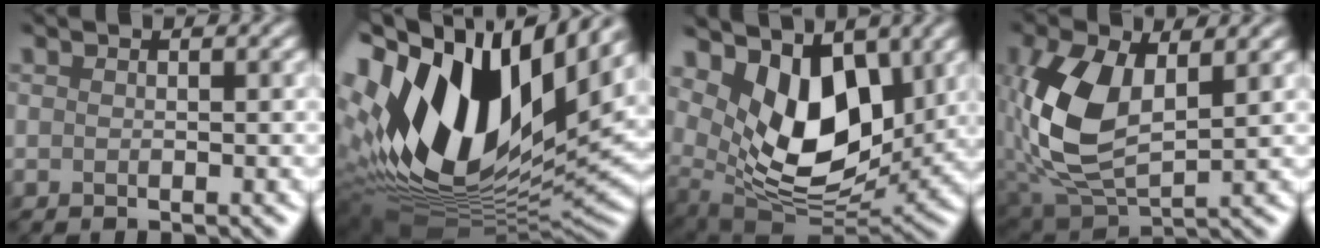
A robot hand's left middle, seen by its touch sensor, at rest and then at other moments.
{"total": 17.3, "force": [4.3, 9.5, 13.8], "torque": [-0.298, 0.005, 0.070]}
{"total": 9.6, "force": [2.8, 5.5, 7.3], "torque": [-0.138, -0.016, 0.040]}
{"total": 8.0, "force": [0.8, 4.4, 6.6], "torque": [-0.175, 0.001, 0.014]}